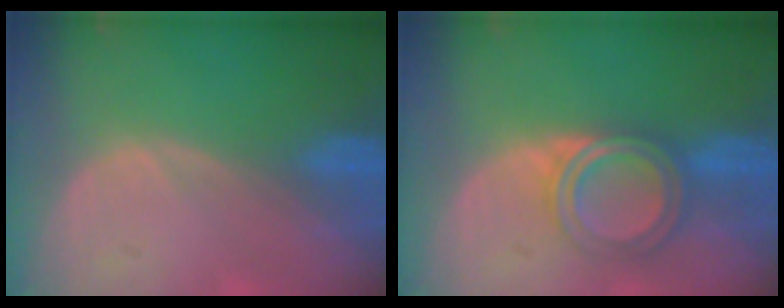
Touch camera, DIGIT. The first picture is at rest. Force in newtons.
{"total": 5.3, "press": 5.3, "slide": 0.2}